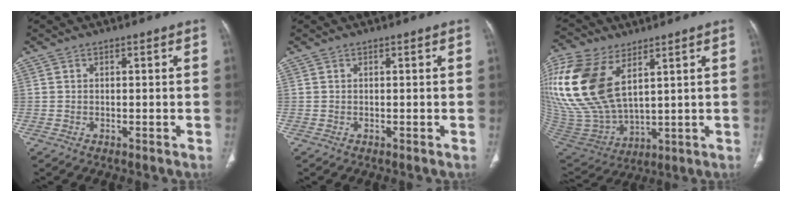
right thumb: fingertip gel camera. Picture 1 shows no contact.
{"total": 0.0}
{"total": 21.6, "force": [8.2, 12.1, 15.9], "torque": [-0.352, -0.035, 0.172]}